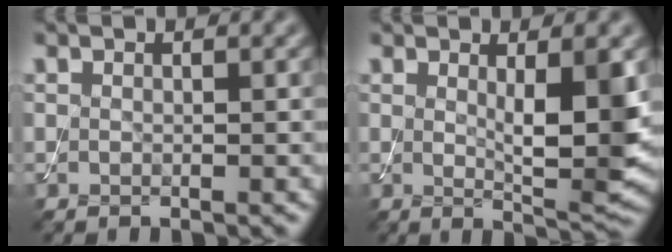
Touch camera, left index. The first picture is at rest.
{"total": 5.2, "force": [0.8, 1.1, 5.1], "torque": [-0.078, -0.015, 0.018]}